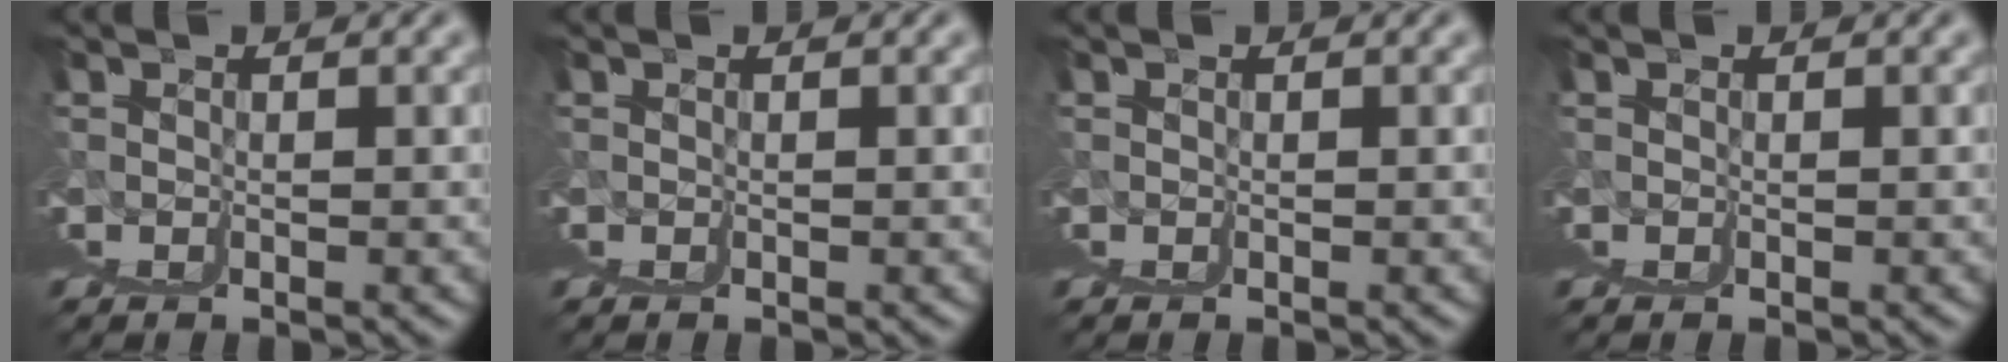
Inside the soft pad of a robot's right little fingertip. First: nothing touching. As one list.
[{"total": 0.0}, {"total": 0.0}, {"total": 0.0}]